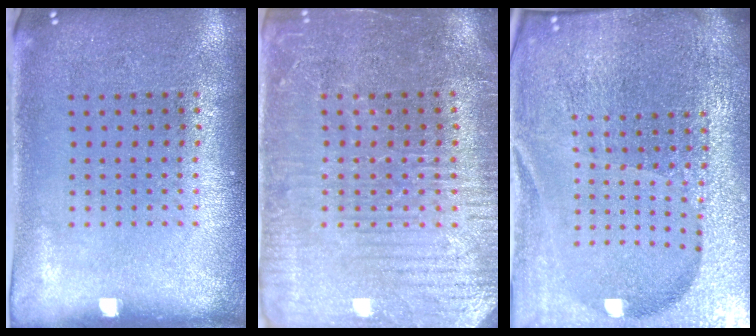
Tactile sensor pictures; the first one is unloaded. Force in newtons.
{"total": 3.7, "press": 3.5, "slide": 1.1}
{"total": 6.7, "press": 5.8, "slide": 3.3}